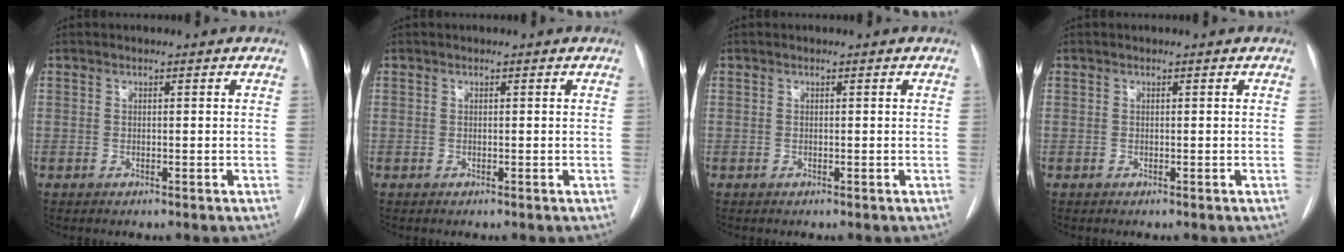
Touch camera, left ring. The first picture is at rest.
{"total": 0.0}
{"total": 0.0}
{"total": 0.0}